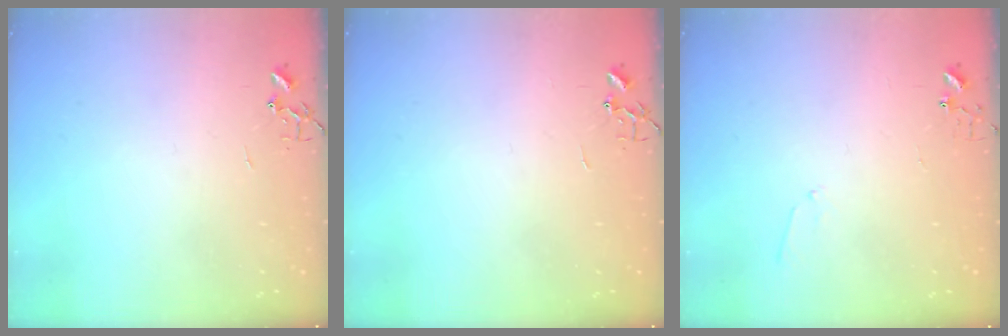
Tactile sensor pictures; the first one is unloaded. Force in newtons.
{"total": 0.0}
{"total": 4.8, "press": 4.7, "slide": 0.6}